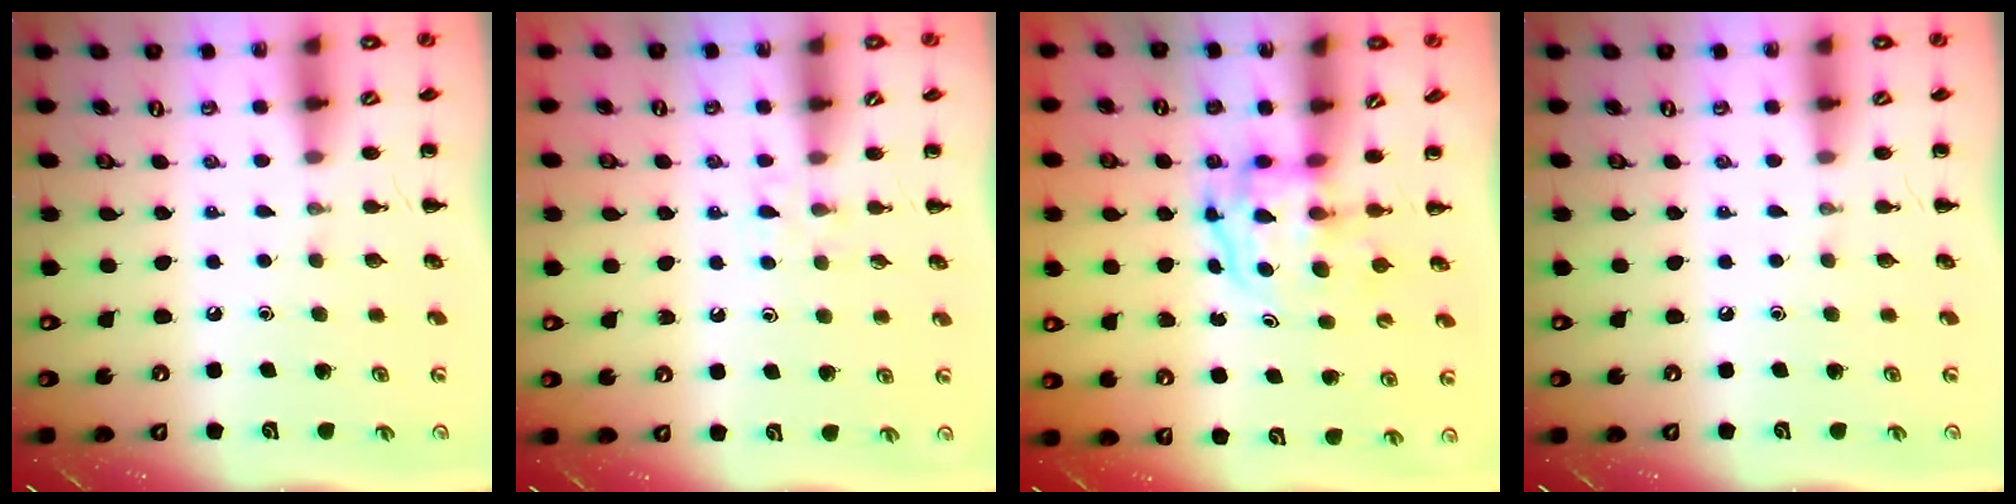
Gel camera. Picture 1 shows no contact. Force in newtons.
{"total": 2.2, "press": 2.0, "slide": 1.0}
{"total": 3.9, "press": 3.8, "slide": 0.6}
{"total": 0.0}